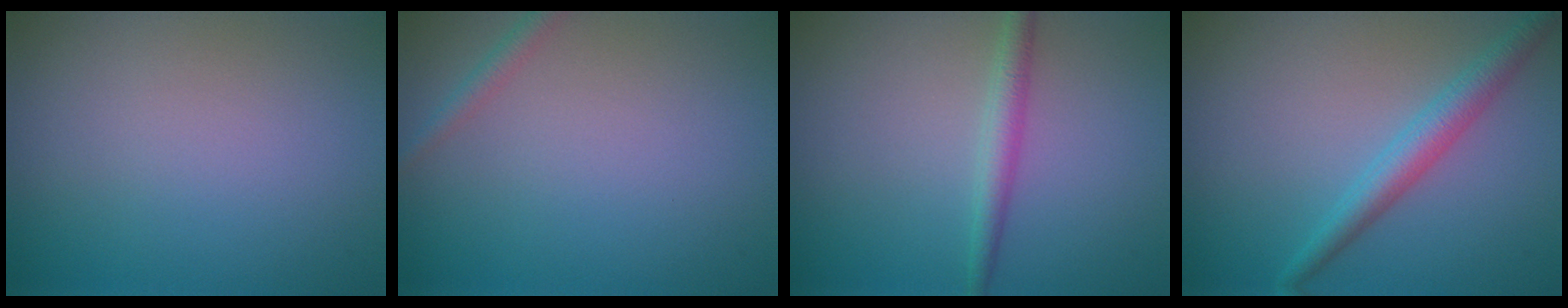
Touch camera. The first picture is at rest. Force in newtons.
{"total": 1.2, "press": 1.2, "slide": 0.0}
{"total": 2.0, "press": 2.0, "slide": 0.0}
{"total": 3.0, "press": 3.0, "slide": 0.1}